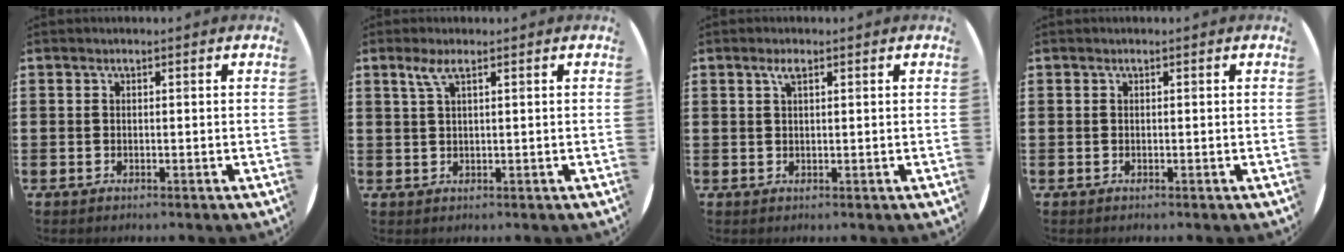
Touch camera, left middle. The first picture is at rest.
{"total": 2.1, "force": [1.1, 0.3, 1.7], "torque": [-0.036, 0.005, 0.018]}
{"total": 1.6, "force": [0.9, 0.4, 1.3], "torque": [-0.026, 0.006, 0.013]}
{"total": 0.0}